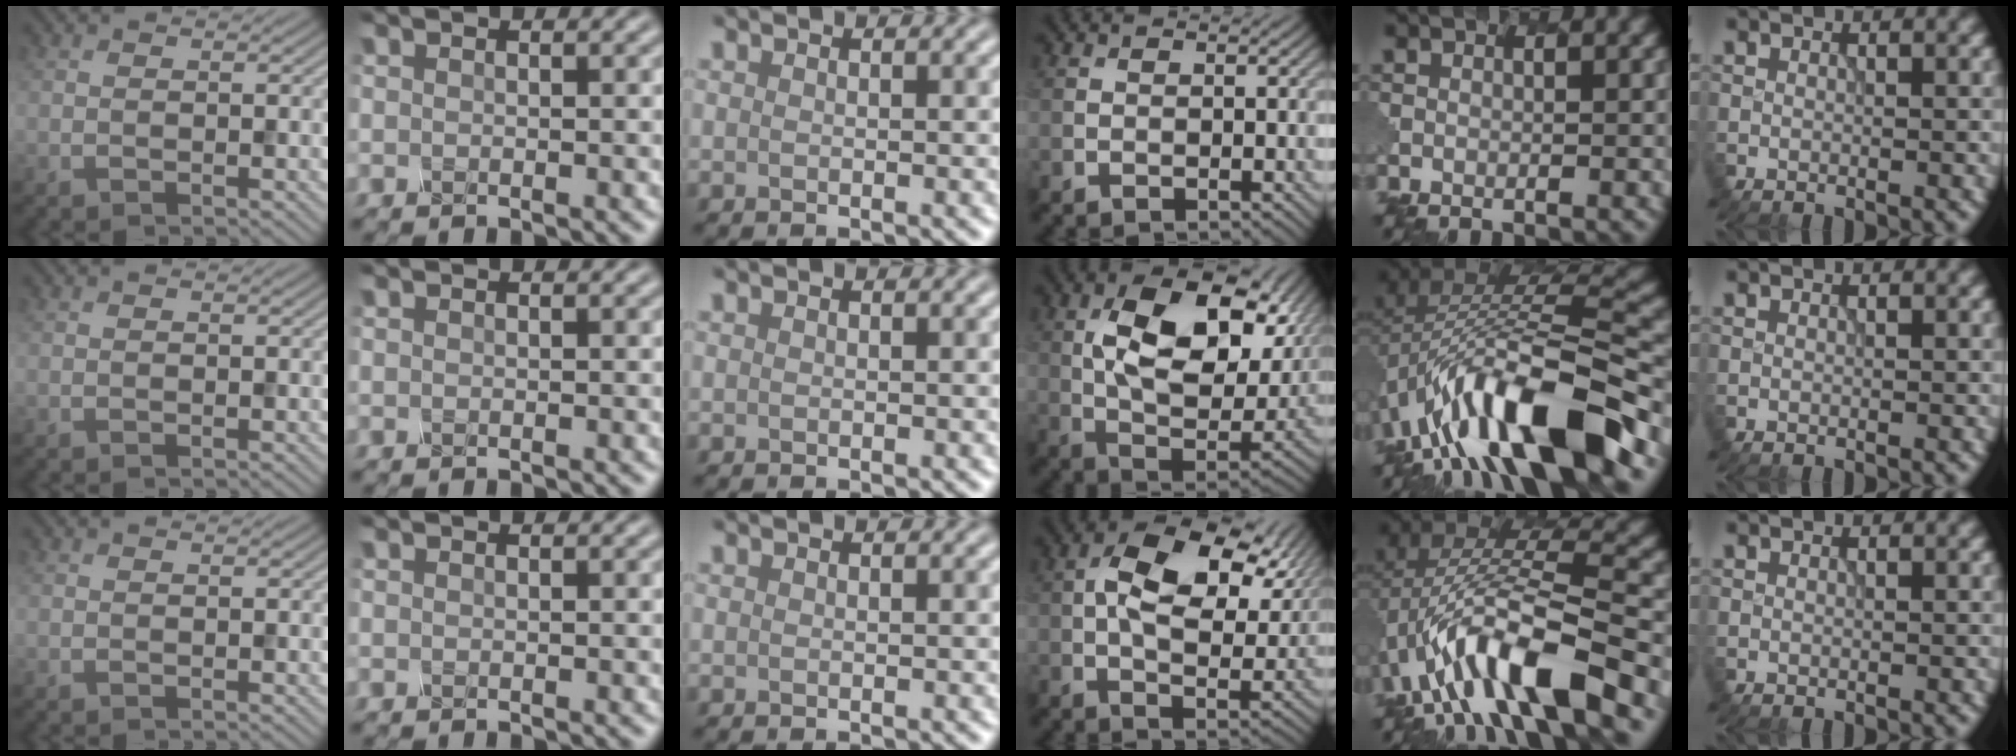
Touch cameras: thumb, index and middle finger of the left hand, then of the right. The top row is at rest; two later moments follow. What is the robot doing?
{"motion": "unscrew", "object": "spray bottle"}